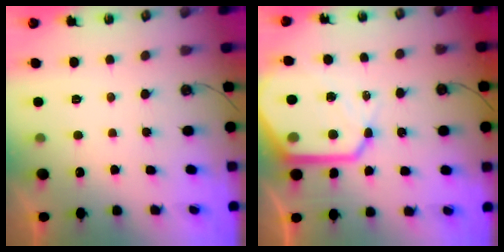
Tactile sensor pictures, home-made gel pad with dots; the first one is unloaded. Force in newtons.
{"total": 20.8, "press": 20.6, "slide": 2.3}